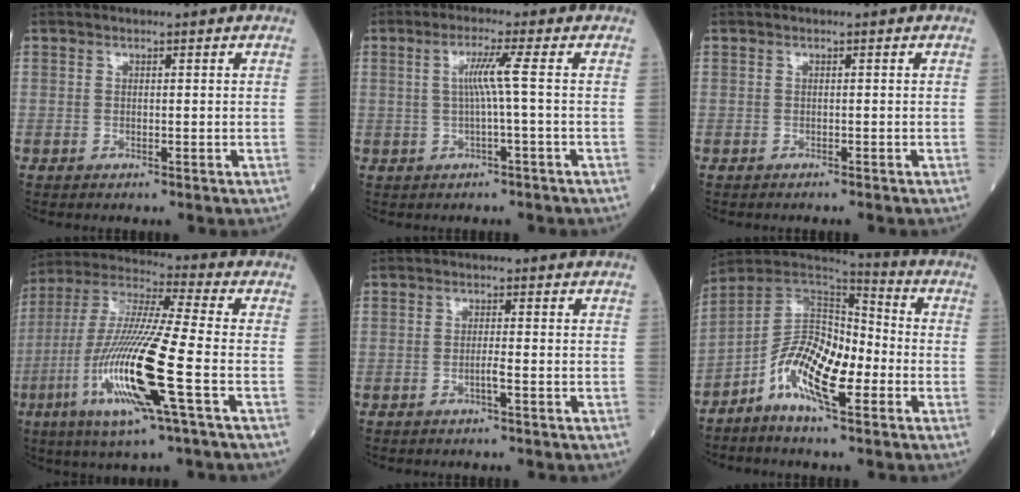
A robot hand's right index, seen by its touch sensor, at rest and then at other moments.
{"total": 3.9, "force": [0.2, -1.2, 3.7], "torque": [-0.074, 0.003, 0.006]}
{"total": 1.3, "force": [-1.2, -0.1, 0.6], "torque": [-0.008, 0.001, -0.012]}
{"total": 18.6, "force": [-5.9, 0.5, 17.7], "torque": [-0.380, -0.023, -0.115]}
{"total": 1.4, "force": [-0.6, -0.3, 1.2], "torque": [-0.026, 0.000, -0.012]}
{"total": 11.7, "force": [-4.6, 3.6, 10.2], "torque": [-0.190, 0.013, -0.089]}